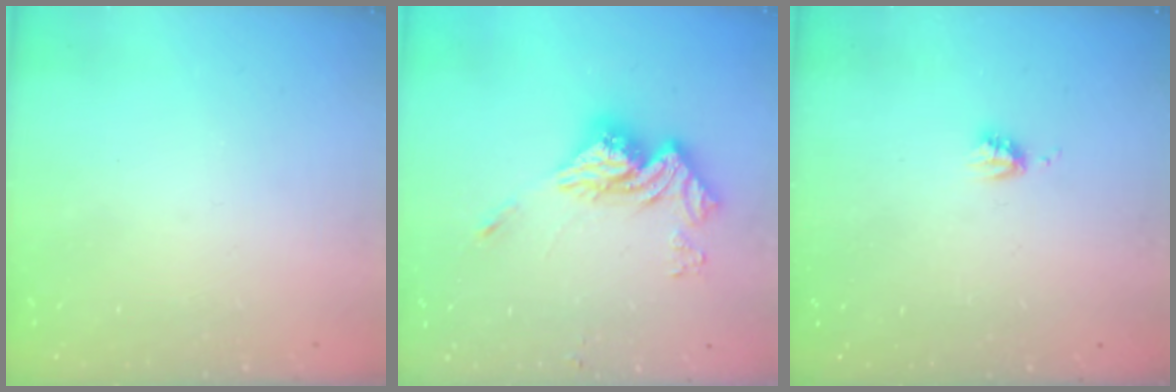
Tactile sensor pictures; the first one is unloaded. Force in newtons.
{"total": 15.5, "press": 15.5, "slide": 1.4}
{"total": 2.9, "press": 2.9, "slide": 0.3}